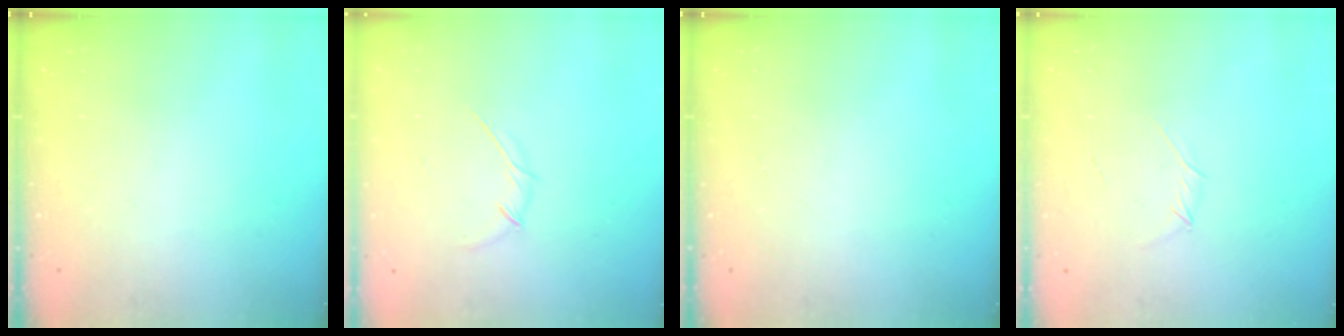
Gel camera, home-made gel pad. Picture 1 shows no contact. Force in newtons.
{"total": 3.6, "press": 3.5, "slide": 0.9}
{"total": 0.0}
{"total": 3.5, "press": 3.4, "slide": 0.8}